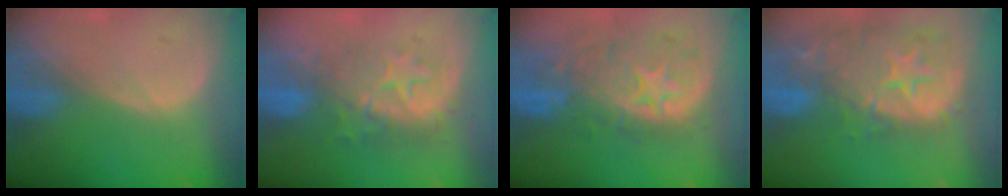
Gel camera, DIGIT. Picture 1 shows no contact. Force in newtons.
{"total": 8.1, "press": 8.1, "slide": 0.9}
{"total": 11.2, "press": 9.8, "slide": 5.3}
{"total": 14.5, "press": 11.7, "slide": 8.5}